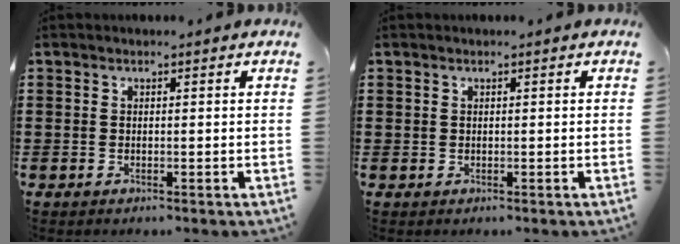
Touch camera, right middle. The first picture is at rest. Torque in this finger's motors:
{"motor_torque": [-0.18, 0.08, 0.00, 0.00]}